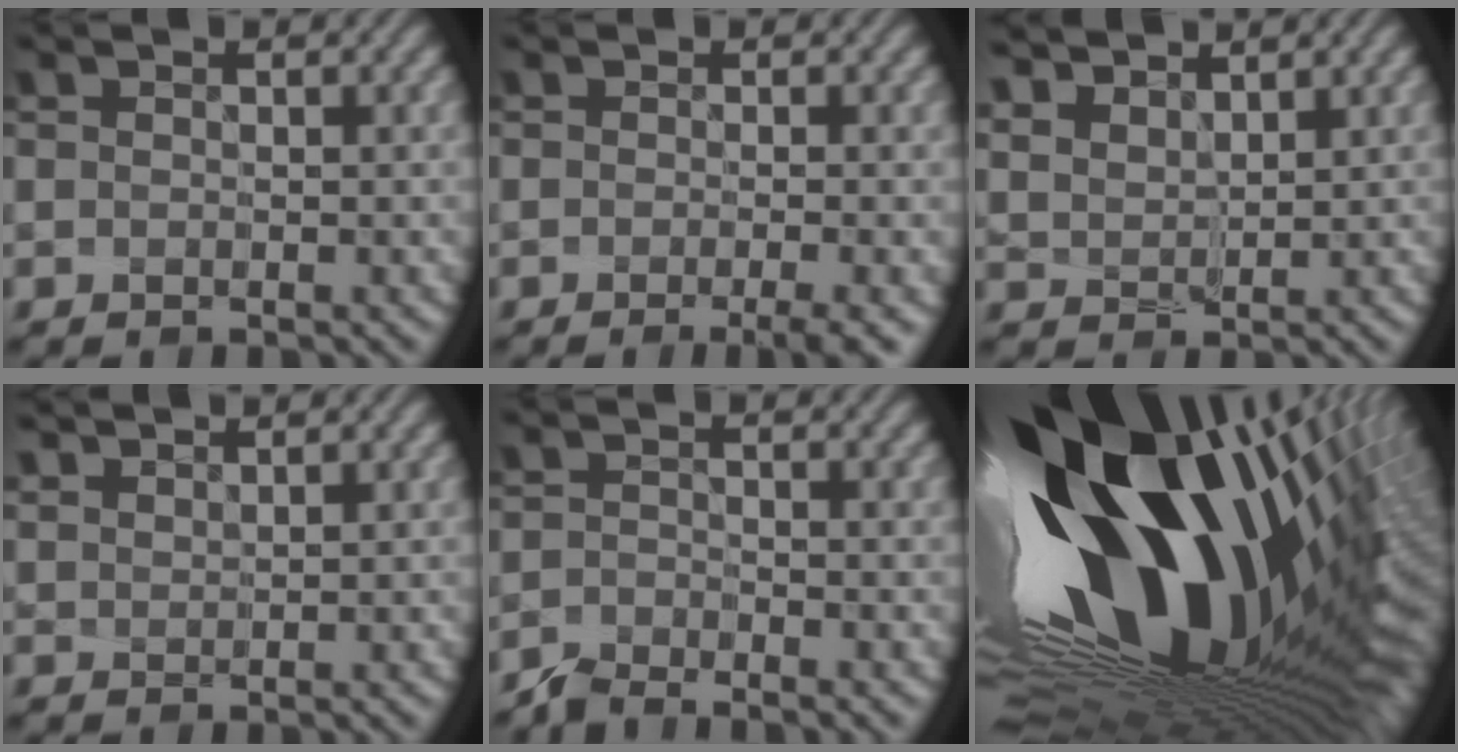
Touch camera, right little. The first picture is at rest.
{"total": 3.4, "force": [-1.7, 0.7, 2.9], "torque": [-0.041, -0.006, -0.022]}
{"total": 5.2, "force": [3.7, 3.1, 2.0], "torque": [-0.080, 0.023, 0.070]}
{"total": 2.0, "force": [1.6, 1.1, 0.7], "torque": [-0.021, 0.022, 0.025]}
{"total": 2.6, "force": [-2.6, -0.2, -0.2], "torque": [-0.002, 0.000, -0.052]}
{"total": 19.6, "force": [4.9, 9.6, 16.5], "torque": [-0.282, -0.020, 0.081]}